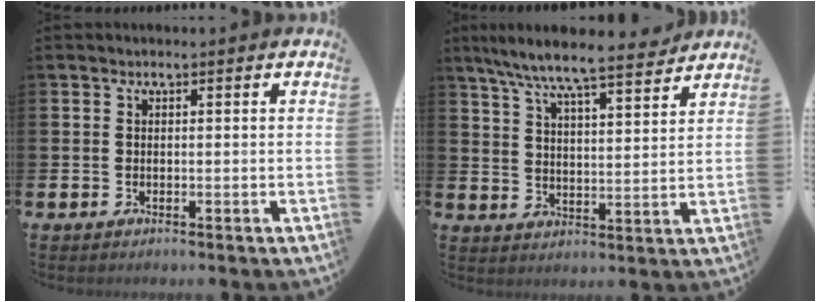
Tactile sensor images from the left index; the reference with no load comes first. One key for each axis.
{"total": 8.3, "fx": 7.7, "fy": 0.6, "fz": 3.0, "tx": -0.084, "ty": -0.050, "tz": 0.134}